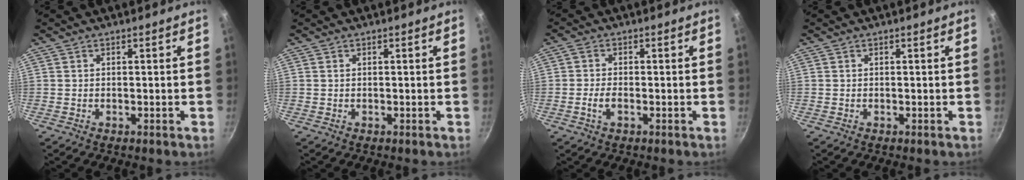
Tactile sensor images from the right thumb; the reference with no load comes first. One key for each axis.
{"total": 0.0}
{"total": 2.9, "fx": -0.9, "fy": 1.6, "fz": 2.3, "tx": -0.049, "ty": 0.009, "tz": -0.021}
{"total": 0.0}